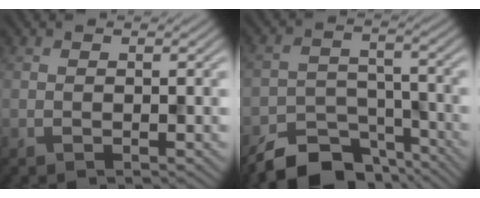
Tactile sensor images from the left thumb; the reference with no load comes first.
{"total": 7.8, "force": [-6.6, 3.4, 2.2], "torque": [-0.031, -0.011, -0.113]}